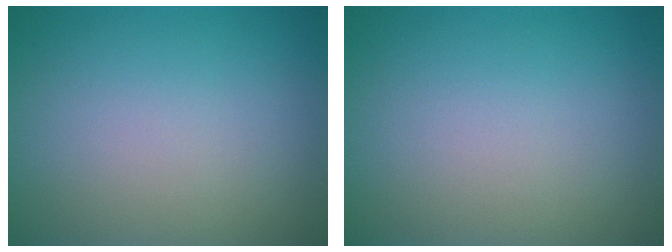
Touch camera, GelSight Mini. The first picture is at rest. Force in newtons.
{"total": 0.0}